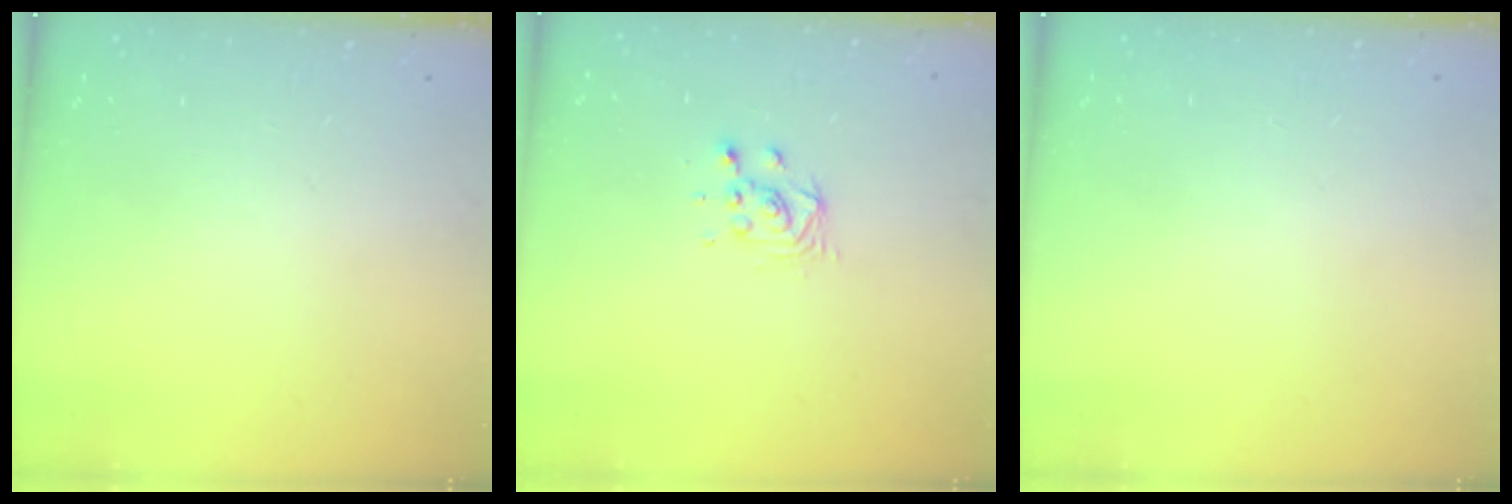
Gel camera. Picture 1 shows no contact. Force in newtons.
{"total": 4.1, "press": 4.1, "slide": 0.4}
{"total": 0.0}